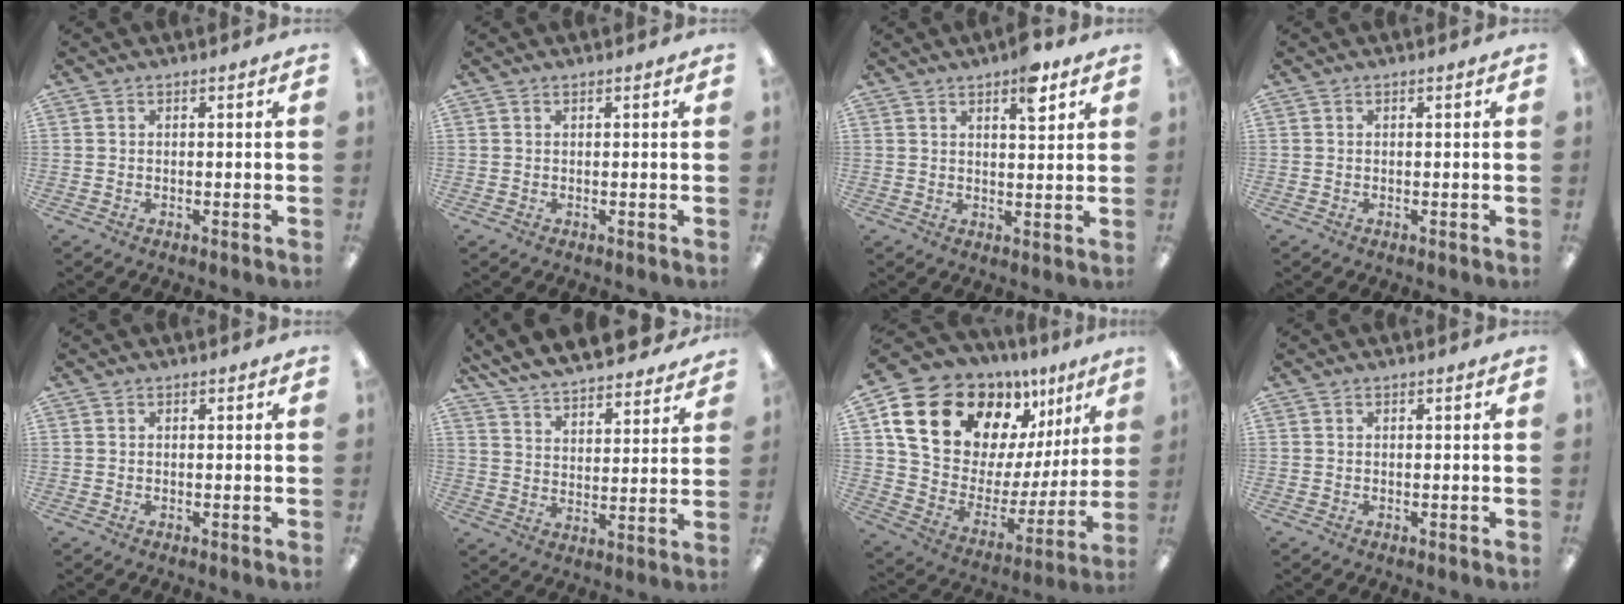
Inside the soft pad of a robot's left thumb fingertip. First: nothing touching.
{"total": 0.0}
{"total": 6.4, "force": [4.0, 2.2, 4.4], "torque": [-0.058, -0.015, 0.063]}
{"total": 0.0}
{"total": 0.0}
{"total": 8.3, "force": [8.0, 1.6, 1.7], "torque": [-0.053, -0.068, 0.142]}
{"total": 20.1, "force": [13.7, 11.2, 9.5], "torque": [-0.178, -0.091, 0.257]}
{"total": 0.0}